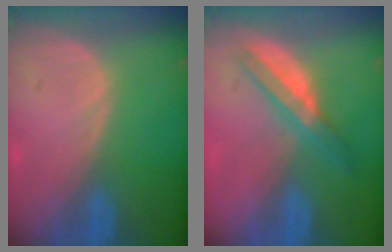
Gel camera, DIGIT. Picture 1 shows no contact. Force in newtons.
{"total": 5.1, "press": 5.0, "slide": 1.1}